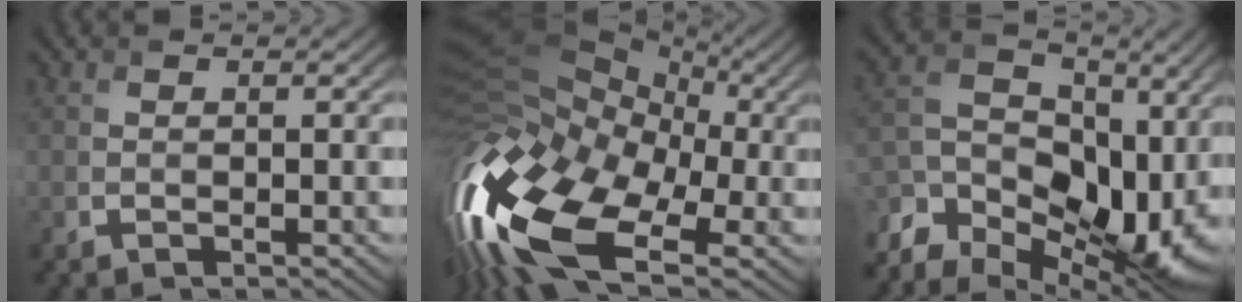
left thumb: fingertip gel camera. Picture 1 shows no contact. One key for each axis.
{"total": 18.6, "fx": -5.0, "fy": 10.7, "fz": 14.3, "tx": -0.313, "ty": -0.018, "tz": -0.092}
{"total": 17.0, "fx": -5.6, "fy": 11.5, "fz": 11.1, "tx": -0.224, "ty": -0.021, "tz": -0.078}